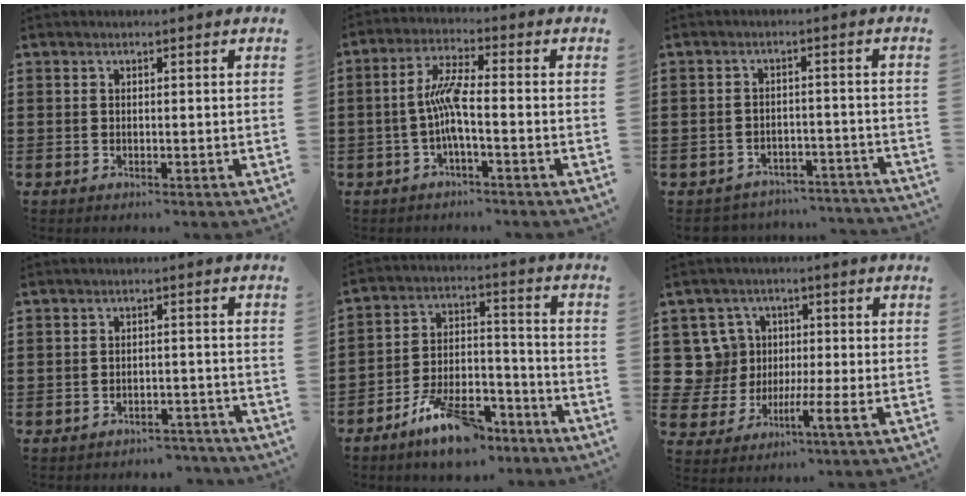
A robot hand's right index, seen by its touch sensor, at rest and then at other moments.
{"total": 6.3, "force": [-1.3, 1.0, 6.1], "torque": [-0.131, -0.004, -0.034]}
{"total": 3.3, "force": [-3.2, 0.6, 0.2], "torque": [-0.011, 0.001, -0.068]}
{"total": 2.7, "force": [-2.6, 0.4, 0.2], "torque": [-0.010, -0.001, -0.054]}
{"total": 11.2, "force": [-8.7, 4.3, 5.7], "torque": [-0.096, 0.040, -0.158]}
{"total": 6.6, "force": [0.0, 5.6, 3.6], "torque": [-0.102, 0.011, 0.003]}